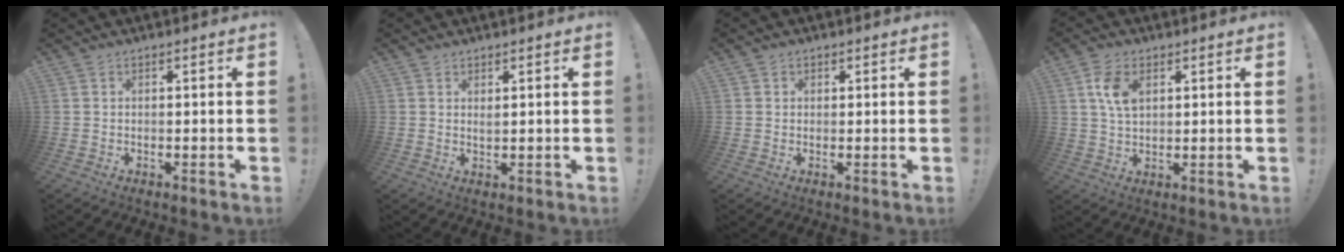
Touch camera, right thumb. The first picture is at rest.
{"total": 1.5, "force": [1.2, 0.5, 0.8], "torque": [-0.004, -0.009, 0.020]}
{"total": 1.1, "force": [0.6, 0.9, 0.2], "torque": [0.002, -0.002, 0.010]}
{"total": 7.9, "force": [2.8, 4.7, 5.6], "torque": [-0.104, -0.002, 0.052]}